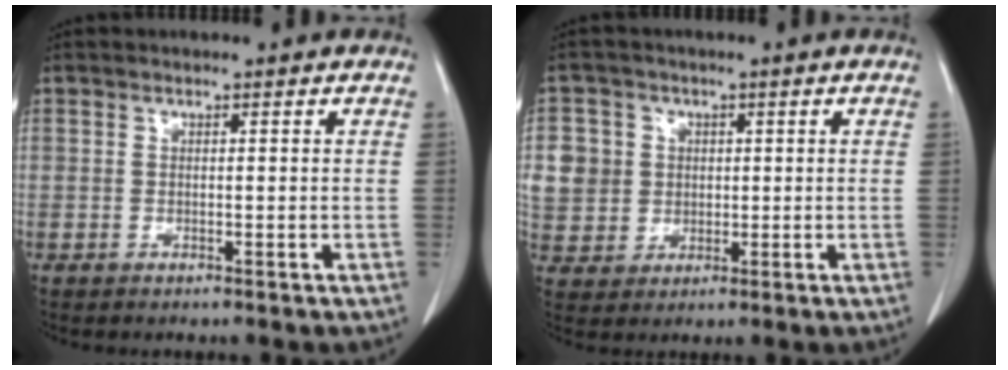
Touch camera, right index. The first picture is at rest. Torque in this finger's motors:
{"motor_torque": [0.42, 0.19, 0.16, 0.03]}